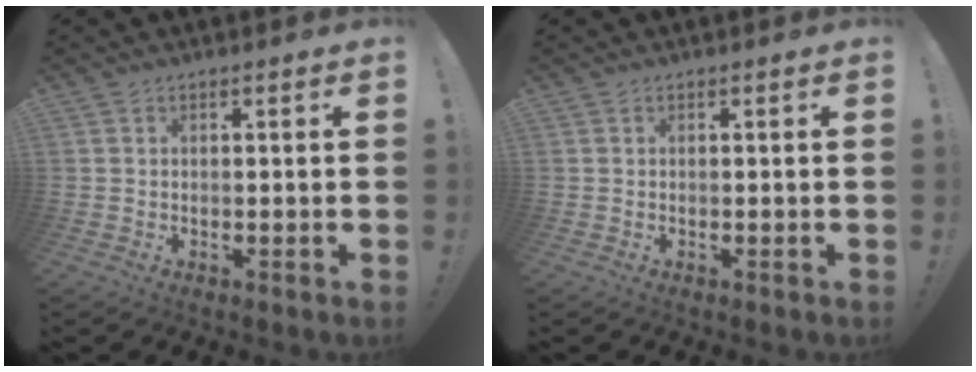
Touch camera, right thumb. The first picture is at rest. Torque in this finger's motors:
{"motor_torque": [0.00, 0.00, 0.00, 0.00, 0.00]}